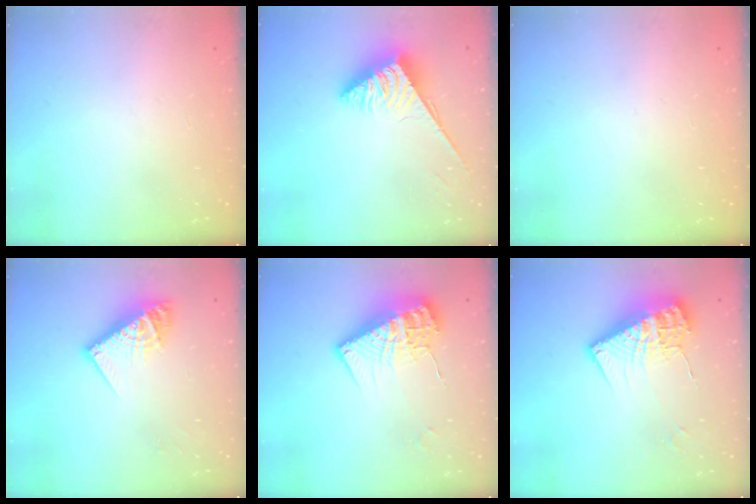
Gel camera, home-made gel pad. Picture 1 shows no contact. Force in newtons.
{"total": 3.7, "press": 3.7, "slide": 0.6}
{"total": 0.0}
{"total": 12.2, "press": 12.1, "slide": 1.0}
{"total": 16.0, "press": 16.0, "slide": 0.6}
{"total": 16.0, "press": 16.0, "slide": 0.6}